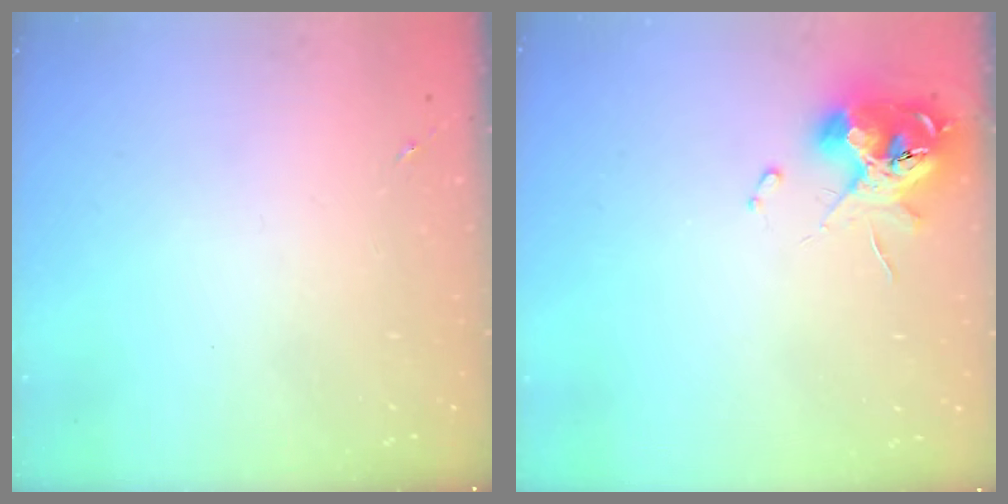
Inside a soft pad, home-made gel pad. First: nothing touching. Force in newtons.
{"total": 11.8, "press": 11.7, "slide": 1.4}